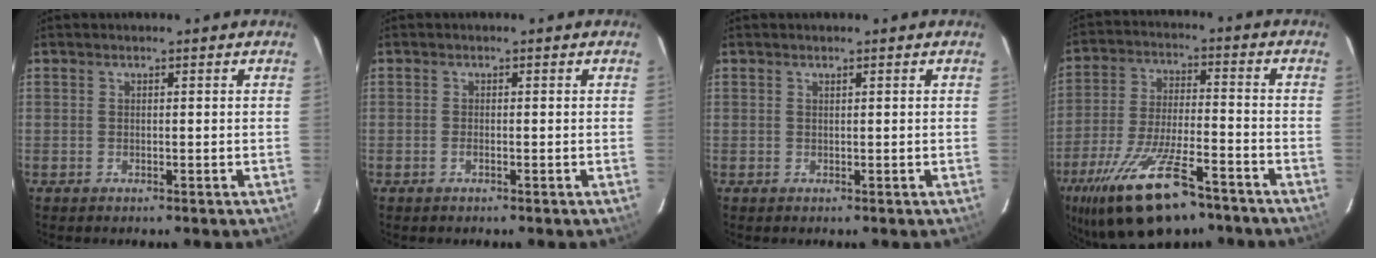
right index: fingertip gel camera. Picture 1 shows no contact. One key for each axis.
{"total": 0.6, "fx": -0.4, "fy": 0.1, "fz": 0.4, "tx": -0.010, "ty": 0.000, "tz": -0.009}
{"total": 0.0}
{"total": 20.5, "fx": -13.6, "fy": 7.0, "fz": 13.7, "tx": -0.277, "ty": -0.041, "tz": -0.229}